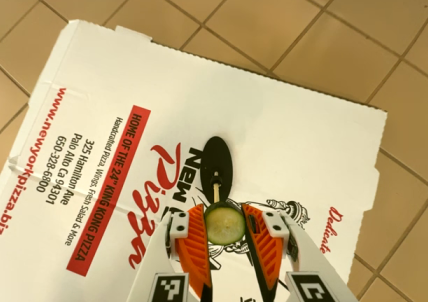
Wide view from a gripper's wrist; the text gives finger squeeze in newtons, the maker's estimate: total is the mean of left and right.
{"total": 7.9, "left": 7.6, "right": 8.1}